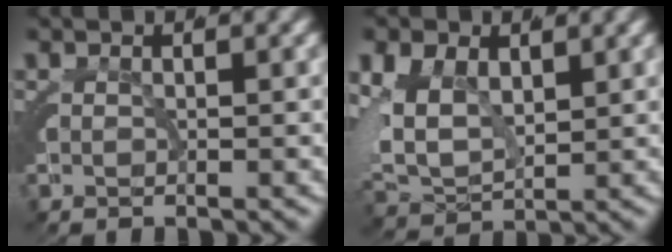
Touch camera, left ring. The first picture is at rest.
{"total": 9.3, "force": [0.4, 7.7, 5.3], "torque": [-0.146, -0.022, 0.011]}